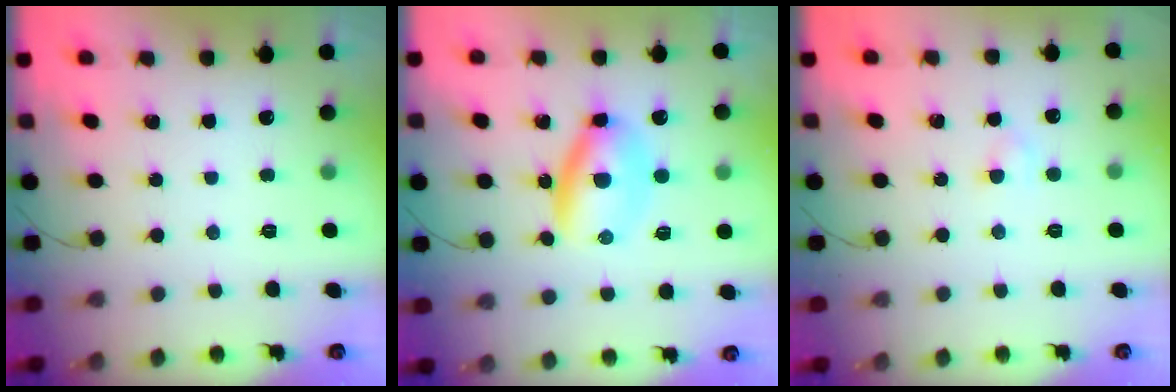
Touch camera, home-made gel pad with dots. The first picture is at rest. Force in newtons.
{"total": 6.2, "press": 6.1, "slide": 1.2}
{"total": 2.5, "press": 2.3, "slide": 1.0}